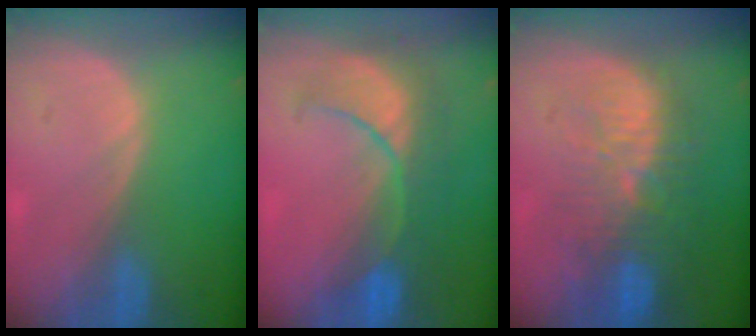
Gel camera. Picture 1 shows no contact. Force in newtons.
{"total": 8.5, "press": 8.4, "slide": 1.7}
{"total": 11.0, "press": 9.7, "slide": 5.2}